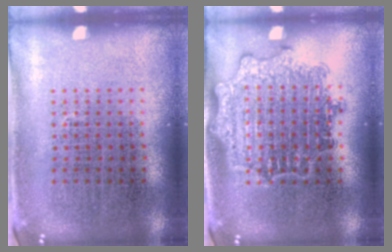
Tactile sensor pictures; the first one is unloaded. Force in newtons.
{"total": 1.7, "press": 1.7, "slide": 0.4}